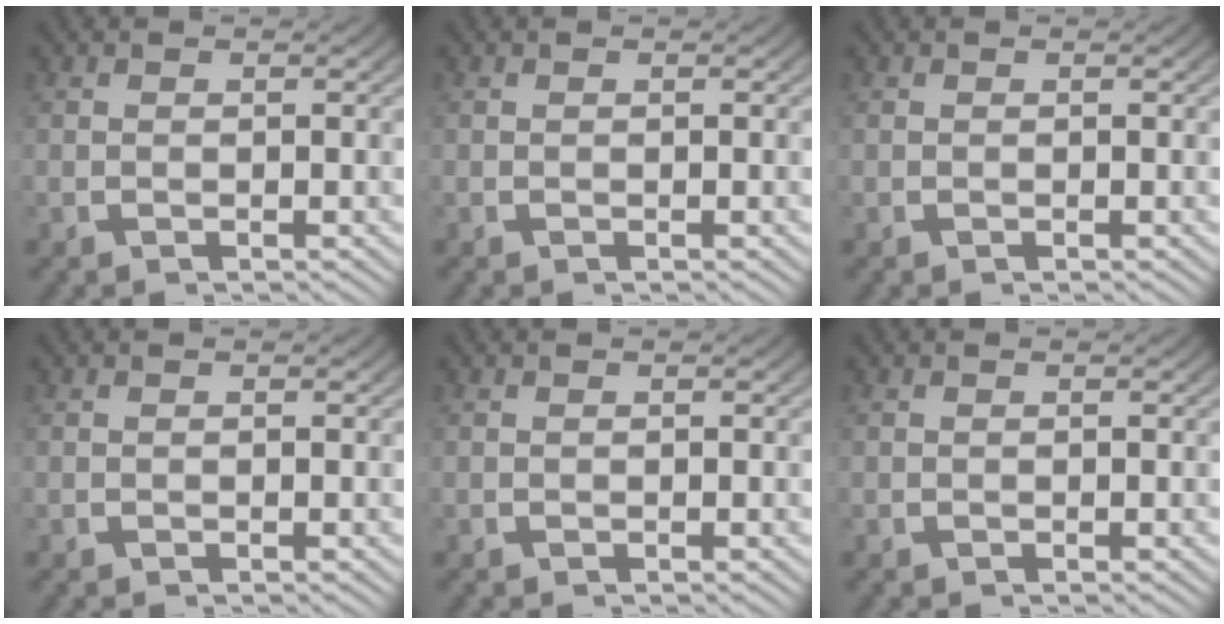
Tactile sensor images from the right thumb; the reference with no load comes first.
{"total": 0.0}
{"total": 0.0}
{"total": 0.0}
{"total": 0.0}
{"total": 0.0}